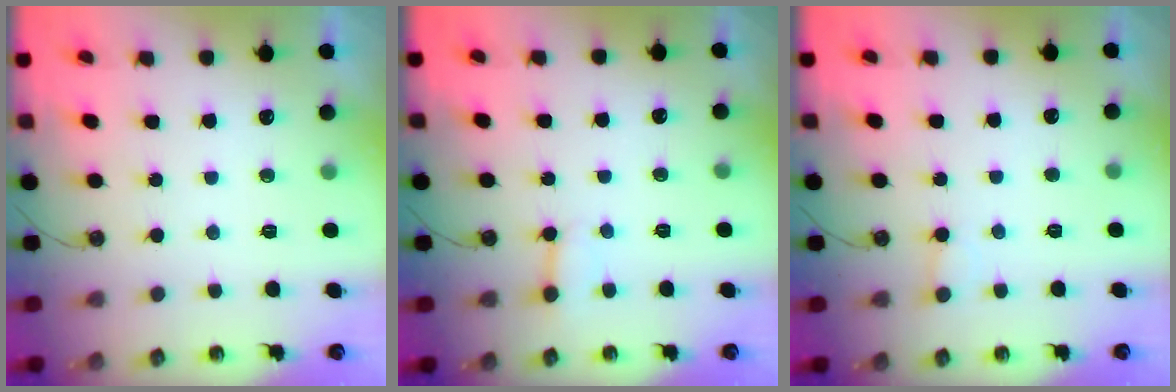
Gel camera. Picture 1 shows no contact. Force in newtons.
{"total": 2.7, "press": 2.7, "slide": 0.3}
{"total": 3.9, "press": 3.9, "slide": 0.6}